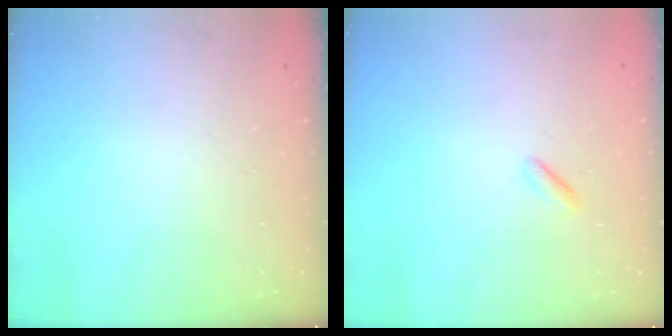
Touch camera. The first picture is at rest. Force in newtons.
{"total": 1.1, "press": 1.0, "slide": 0.4}